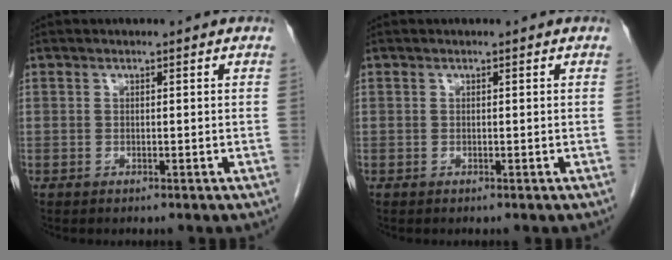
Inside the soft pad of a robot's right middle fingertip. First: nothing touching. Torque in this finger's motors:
{"motor_torque": [-0.01, 0.00, 0.02, 0.01]}